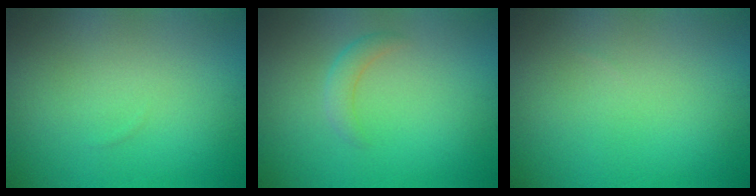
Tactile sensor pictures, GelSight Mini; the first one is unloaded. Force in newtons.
{"total": 1.6, "press": 1.6, "slide": 0.1}
{"total": 0.0}